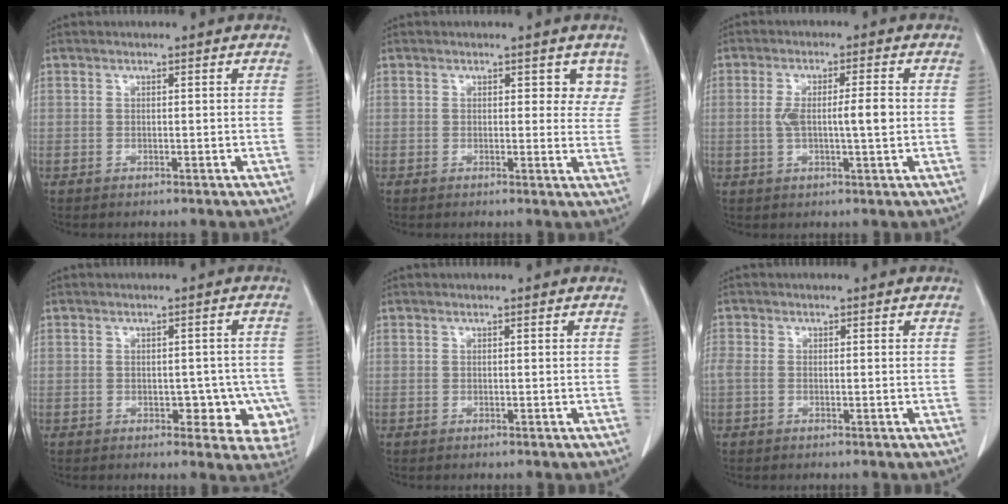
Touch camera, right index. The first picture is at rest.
{"total": 3.8, "force": [2.4, 2.3, 1.9], "torque": [0.004, -0.004, 0.017]}
{"total": 5.8, "force": [-0.1, 0.7, 5.7], "torque": [-0.108, 0.008, 0.002]}
{"total": 6.6, "force": [-2.0, 3.8, 5.1], "torque": [-0.037, 0.012, -0.018]}
{"total": 0.0}
{"total": 1.9, "force": [-0.2, 1.1, 1.5], "torque": [-0.050, 0.013, -0.002]}